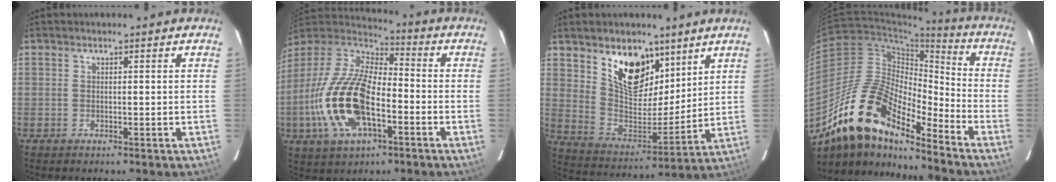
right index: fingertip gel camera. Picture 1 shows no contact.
{"total": 20.1, "force": [-6.3, 9.4, 16.6], "torque": [-0.354, -0.016, -0.120]}
{"total": 15.0, "force": [9.2, 7.9, 8.8], "torque": [-0.154, -0.013, 0.171]}
{"total": 18.8, "force": [-14.1, 6.1, 10.8], "torque": [-0.188, -0.003, -0.276]}